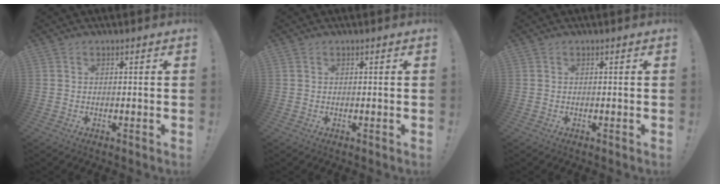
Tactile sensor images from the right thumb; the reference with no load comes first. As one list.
[{"total": 0.0}, {"total": 0.0}]